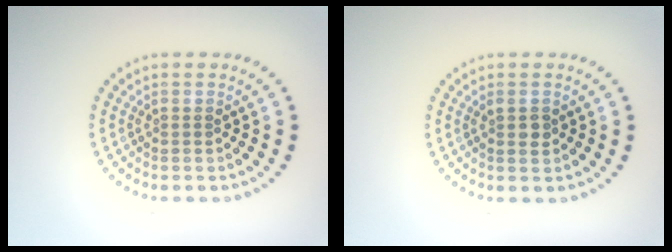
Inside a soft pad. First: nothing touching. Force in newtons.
{"total": 1.0, "press": 1.0, "slide": 0.3}